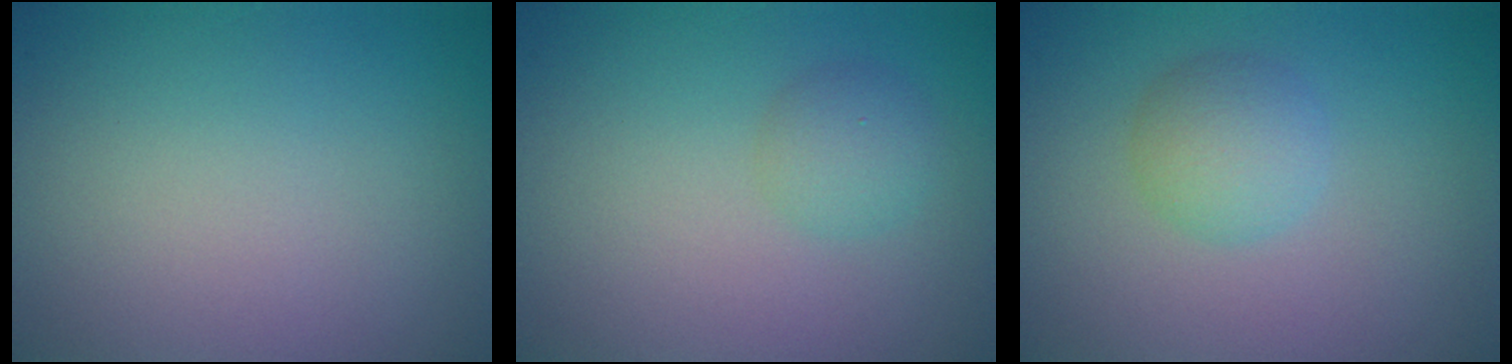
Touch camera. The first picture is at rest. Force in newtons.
{"total": 1.9, "press": 1.9, "slide": 0.1}
{"total": 2.6, "press": 2.6, "slide": 0.1}